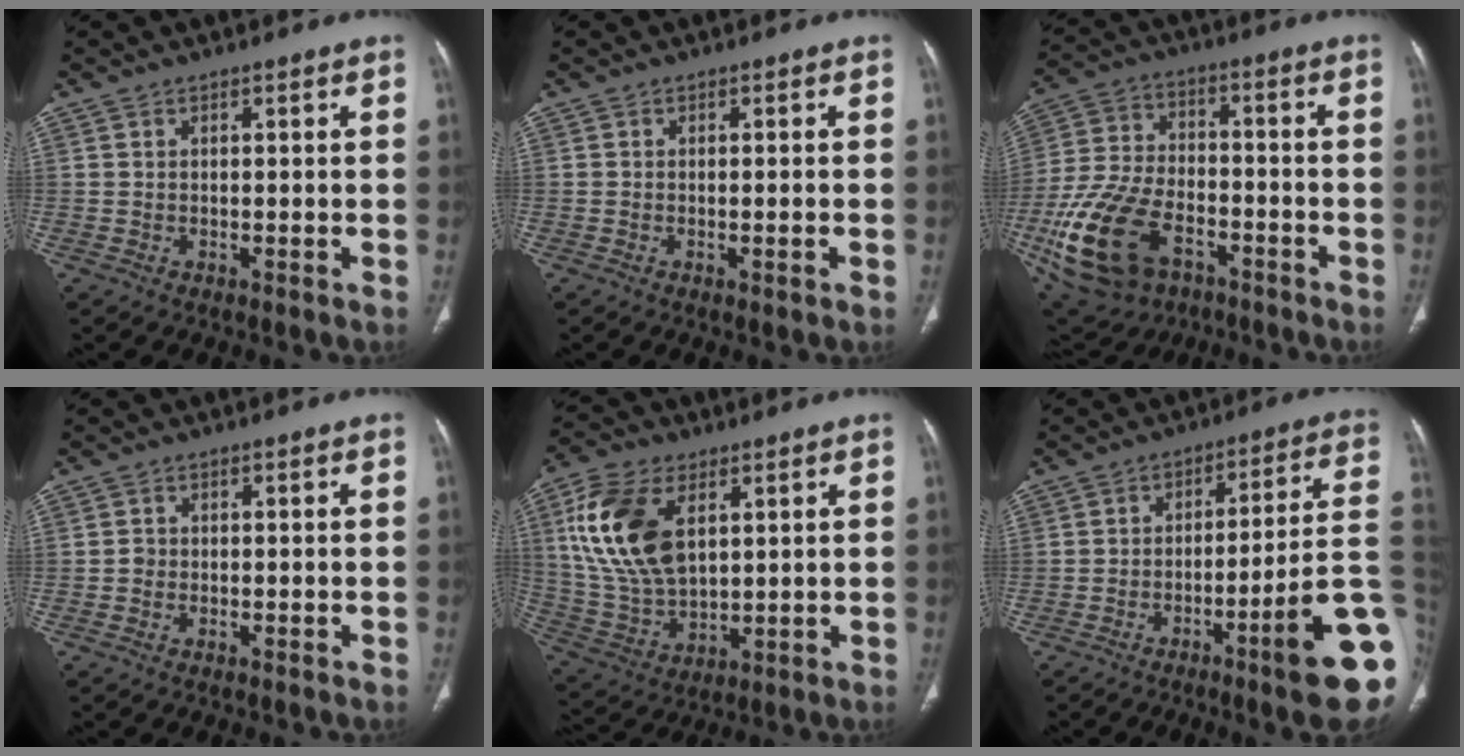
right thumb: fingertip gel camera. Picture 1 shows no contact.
{"total": 0.6, "force": [0.1, 0.4, 0.4], "torque": [-0.008, 0.000, 0.006]}
{"total": 20.0, "force": [-8.1, 13.3, 12.6], "torque": [-0.271, 0.034, -0.136]}
{"total": 0.9, "force": [-0.4, 0.7, 0.4], "torque": [-0.005, 0.002, -0.012]}
{"total": 17.3, "force": [5.2, 10.2, 13.0], "torque": [-0.254, -0.011, 0.109]}
{"total": 16.6, "force": [-6.2, 1.7, 15.3], "torque": [-0.147, 0.037, -0.087]}